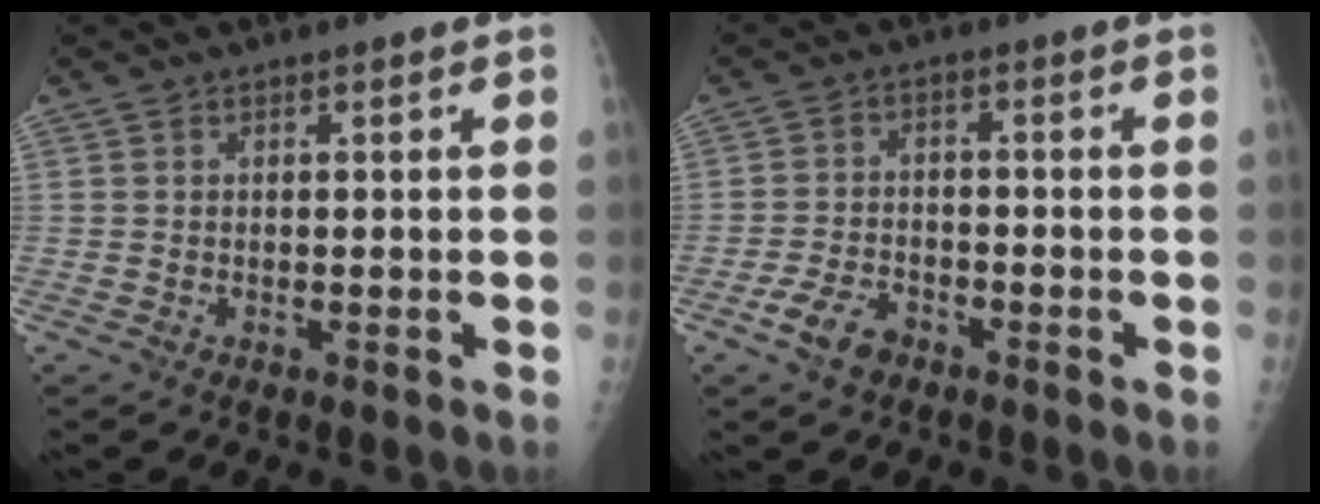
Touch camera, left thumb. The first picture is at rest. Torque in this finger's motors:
{"motor_torque": [-0.82, 0.70, 0.47, 0.42, 0.10]}